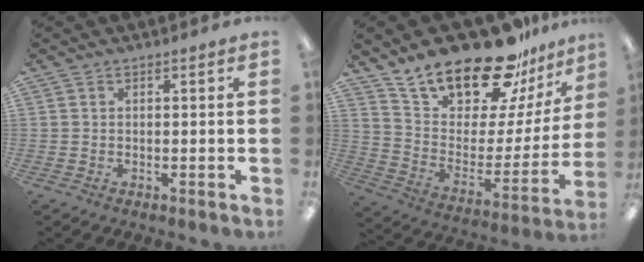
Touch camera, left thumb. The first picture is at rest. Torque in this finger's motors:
{"motor_torque": [1.84, 1.84, 1.46, -1.31, 0.09]}